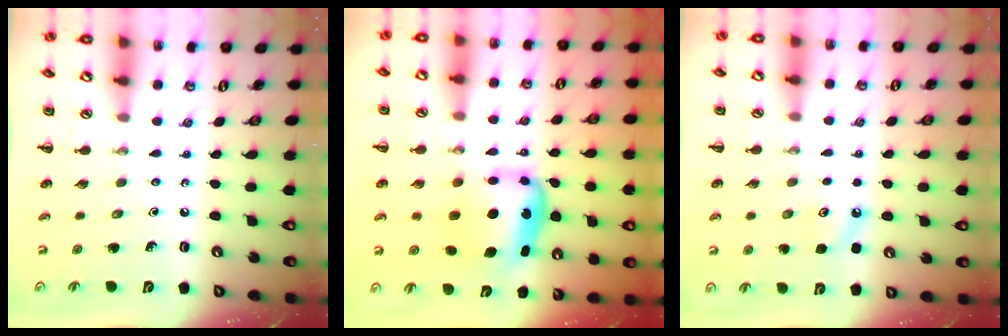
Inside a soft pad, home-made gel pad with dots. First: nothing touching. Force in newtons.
{"total": 6.9, "press": 6.8, "slide": 1.4}
{"total": 6.8, "press": 6.6, "slide": 1.7}